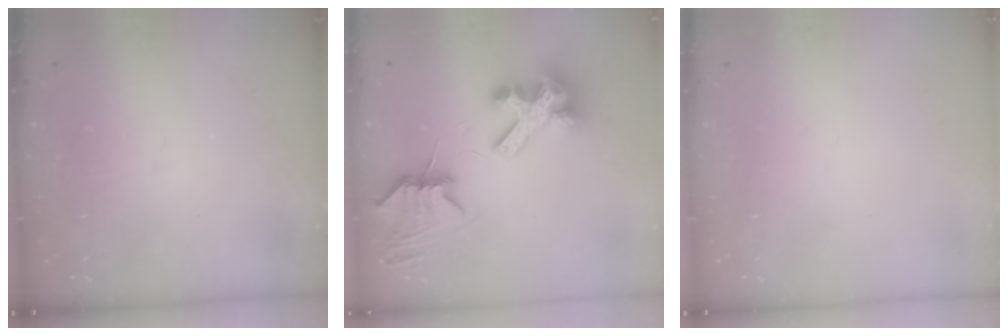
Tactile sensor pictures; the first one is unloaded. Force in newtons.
{"total": 9.1, "press": 9.0, "slide": 1.3}
{"total": 0.0}